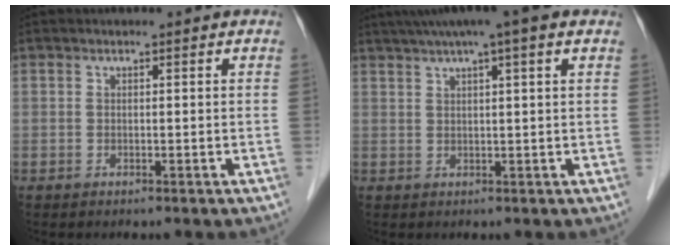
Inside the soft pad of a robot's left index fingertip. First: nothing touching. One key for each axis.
{"total": 8.9, "fx": 5.8, "fy": 0.3, "fz": 6.7, "tx": -0.108, "ty": 0.034, "tz": 0.082}